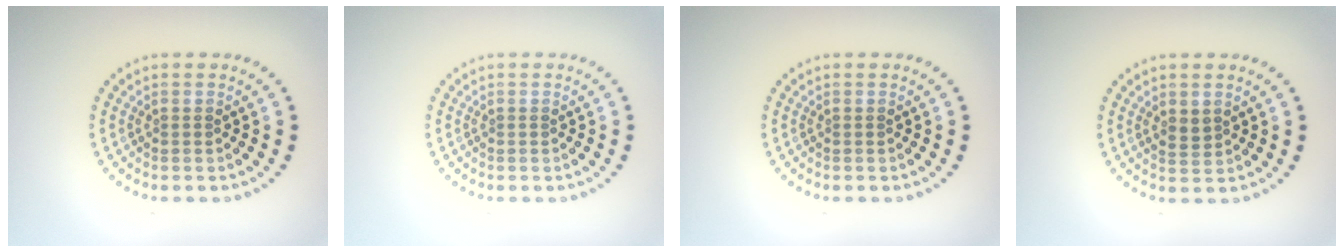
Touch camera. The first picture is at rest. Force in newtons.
{"total": 0.0}
{"total": 0.0}
{"total": 1.4, "press": 1.3, "slide": 0.5}